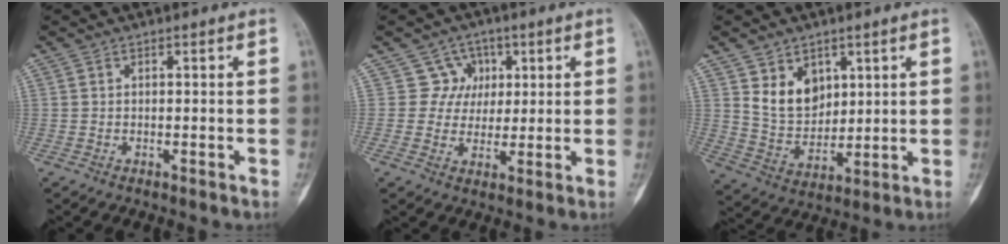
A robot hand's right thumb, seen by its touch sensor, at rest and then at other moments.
{"total": 5.7, "force": [1.9, 5.4, 0.4], "torque": [0.040, 0.002, 0.024]}
{"total": 9.2, "force": [4.0, 6.6, 4.9], "torque": [-0.057, -0.034, 0.089]}